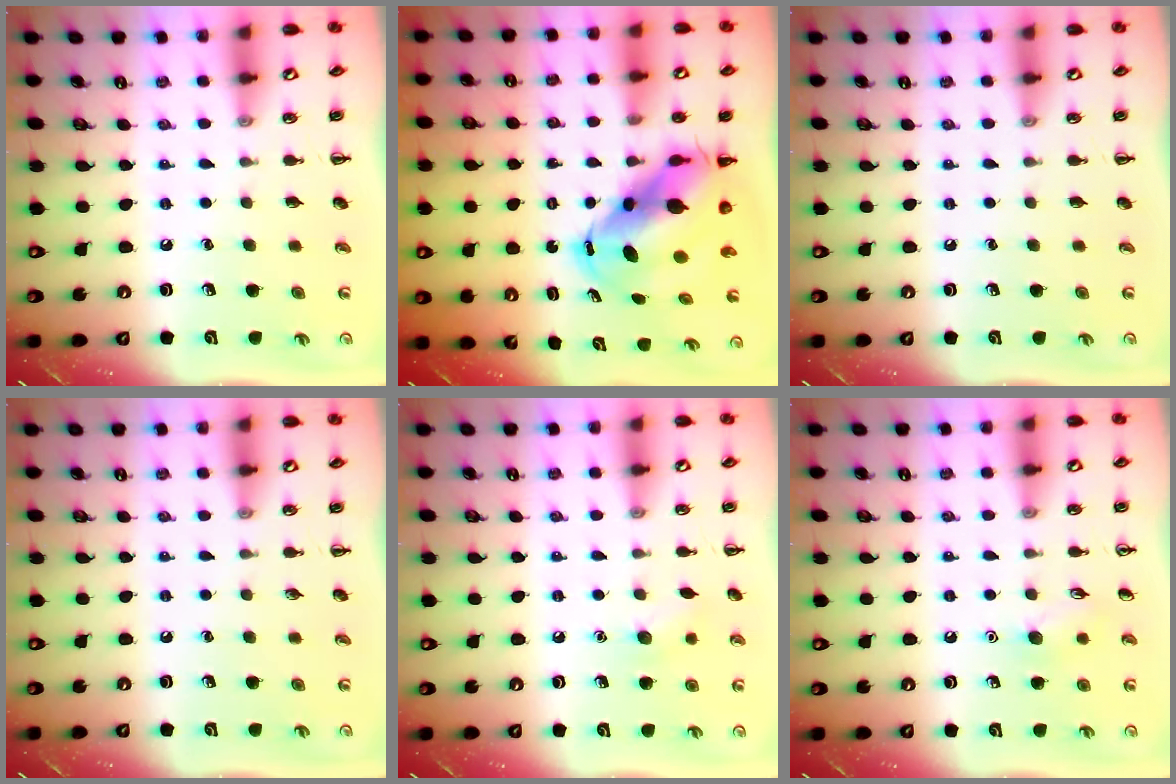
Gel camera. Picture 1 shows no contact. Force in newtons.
{"total": 11.2, "press": 10.9, "slide": 2.8}
{"total": 0.0}
{"total": 0.0}
{"total": 6.2, "press": 5.9, "slide": 1.7}
{"total": 6.4, "press": 6.3, "slide": 1.4}